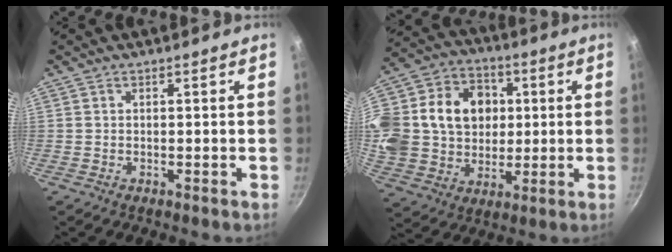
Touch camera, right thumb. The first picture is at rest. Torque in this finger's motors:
{"motor_torque": [1.84, 2.08, 0.26, -0.14, 0.19]}